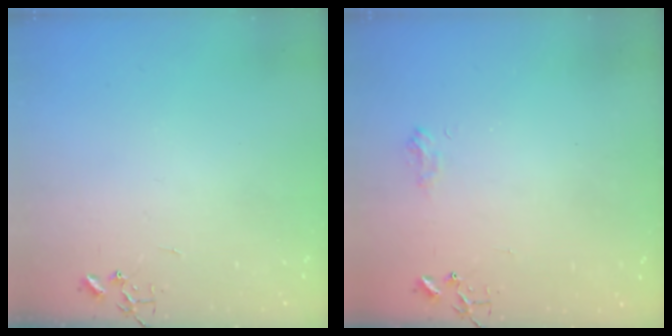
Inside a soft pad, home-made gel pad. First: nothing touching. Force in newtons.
{"total": 6.9, "press": 6.9, "slide": 0.7}